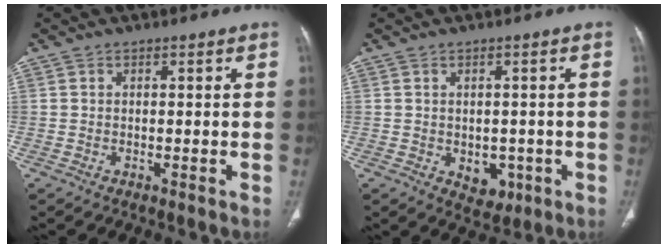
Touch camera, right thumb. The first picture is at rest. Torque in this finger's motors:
{"motor_torque": [0.00, 0.98, -0.01, 0.28, 0.00]}